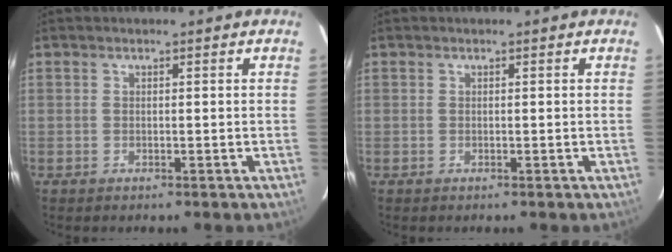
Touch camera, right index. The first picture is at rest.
{"total": 0.0}